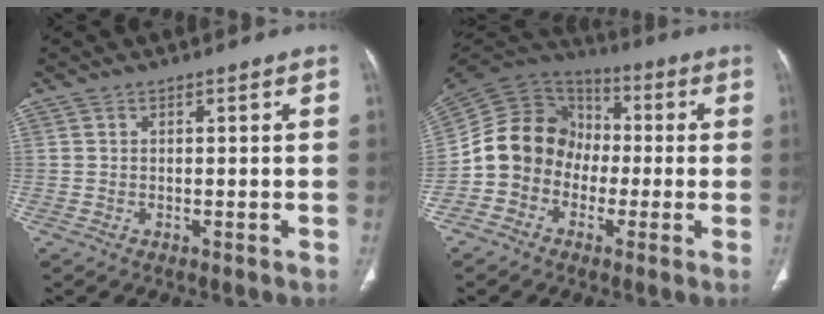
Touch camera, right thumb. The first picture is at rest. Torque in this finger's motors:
{"motor_torque": [1.70, 2.16, 0.92, -0.81, 0.10]}